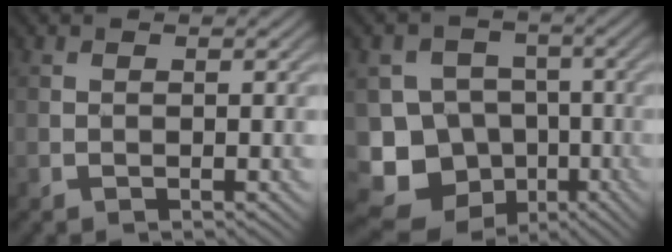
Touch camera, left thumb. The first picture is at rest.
{"total": 13.1, "force": [-5.3, 11.2, 4.3], "torque": [-0.124, -0.031, -0.102]}